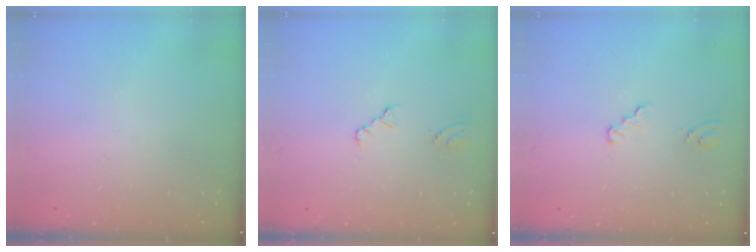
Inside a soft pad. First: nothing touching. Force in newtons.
{"total": 1.3, "press": 1.2, "slide": 0.2}
{"total": 2.3, "press": 2.3, "slide": 0.2}